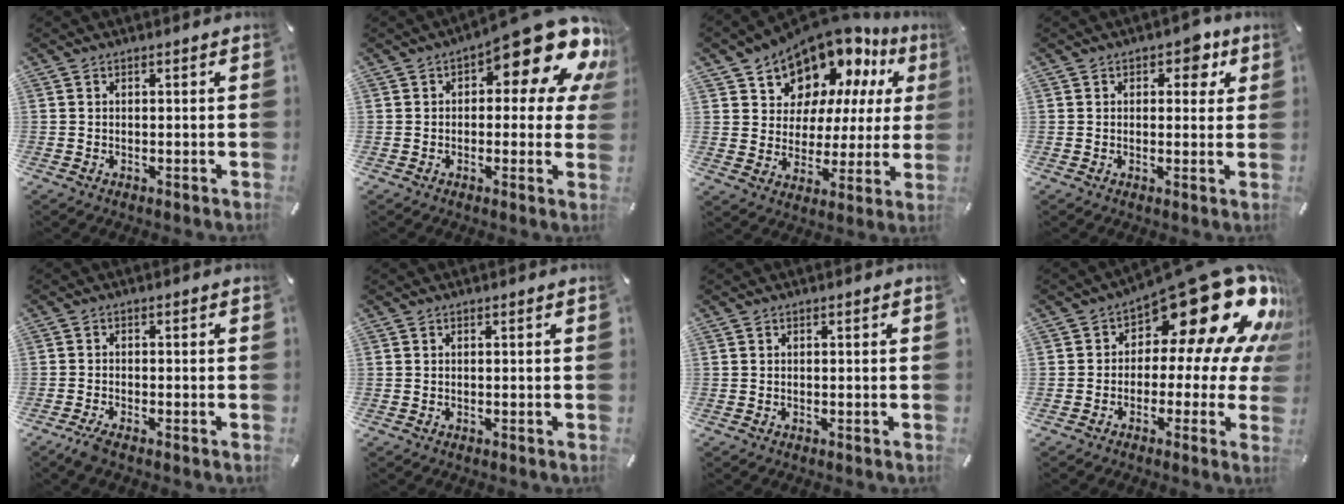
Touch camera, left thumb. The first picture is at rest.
{"total": 18.1, "force": [9.5, 7.0, 13.7], "torque": [-0.172, -0.070, 0.155]}
{"total": 14.1, "force": [11.7, 7.5, 2.2], "torque": [-0.061, -0.110, 0.213]}
{"total": 4.9, "force": [2.3, 3.1, 3.1], "torque": [-0.021, -0.005, 0.028]}
{"total": 2.4, "force": [-1.8, 0.3, 1.5], "torque": [-0.031, 0.004, -0.035]}
{"total": 0.0}
{"total": 0.0}
{"total": 23.6, "force": [11.4, 10.2, 18.0], "torque": [-0.255, -0.088, 0.191]}